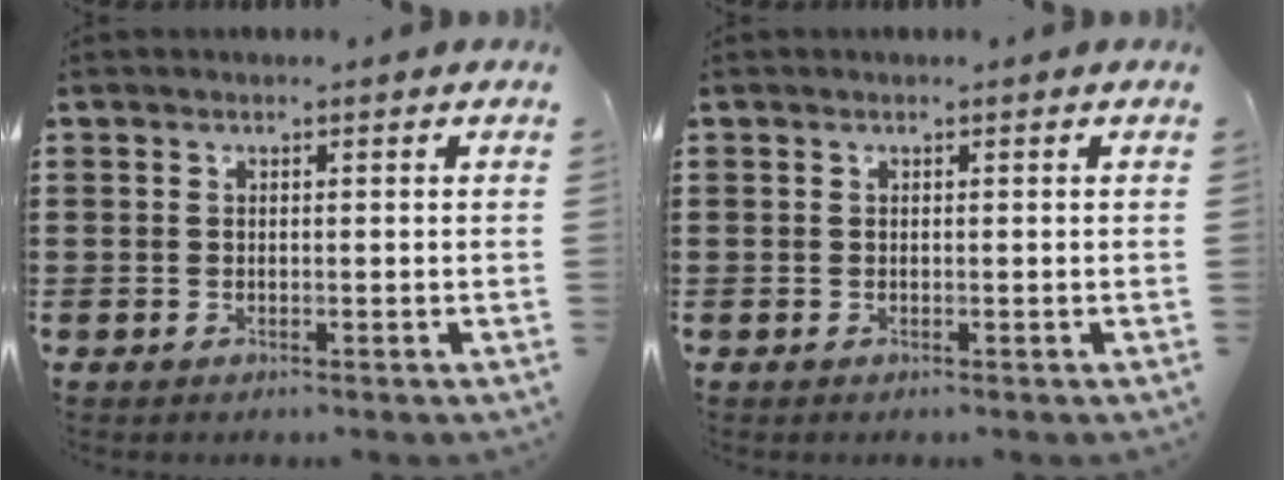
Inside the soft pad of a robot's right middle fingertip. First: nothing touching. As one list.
[{"total": 0.0}]